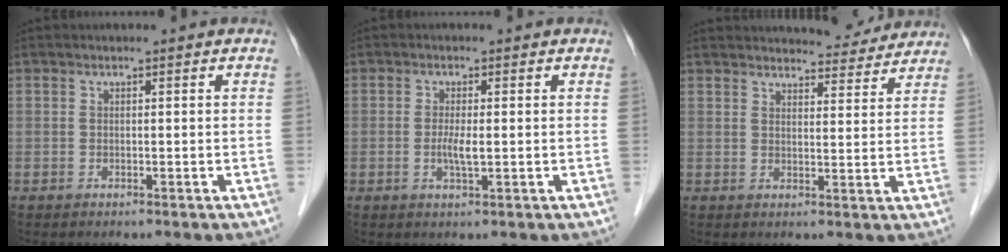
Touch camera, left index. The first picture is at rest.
{"total": 2.5, "force": [-0.3, 0.4, 2.5], "torque": [-0.054, -0.004, -0.005]}
{"total": 9.9, "force": [9.5, 2.1, 1.9], "torque": [-0.012, 0.001, 0.109]}